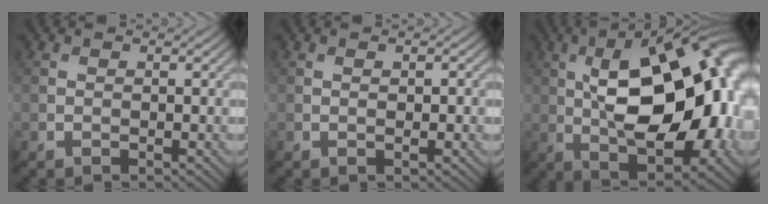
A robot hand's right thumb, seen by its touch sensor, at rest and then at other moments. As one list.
[{"total": 1.2, "force": [0.1, 0.4, 1.2], "torque": [-0.018, -0.001, 0.003]}, {"total": 20.2, "force": [1.0, 9.7, 17.7], "torque": [-0.257, 0.026, -0.002]}]